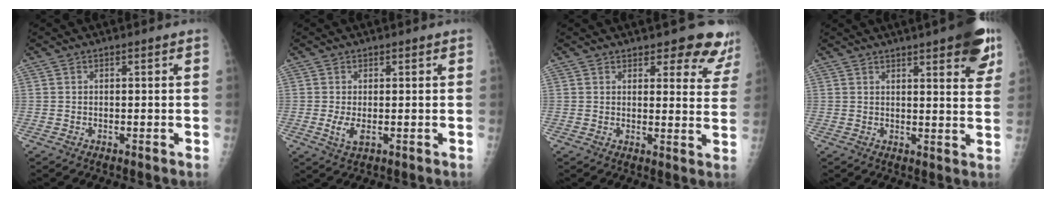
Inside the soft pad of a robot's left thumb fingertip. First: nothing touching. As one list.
[{"total": 2.8, "force": [-0.3, 1.3, 2.5], "torque": [-0.054, -0.008, -0.004]}, {"total": 9.7, "force": [8.5, 3.4, 3.2], "torque": [0.009, -0.053, 0.076]}, {"total": 13.1, "force": [7.8, 3.3, 9.9], "torque": [-0.100, -0.030, 0.091]}]